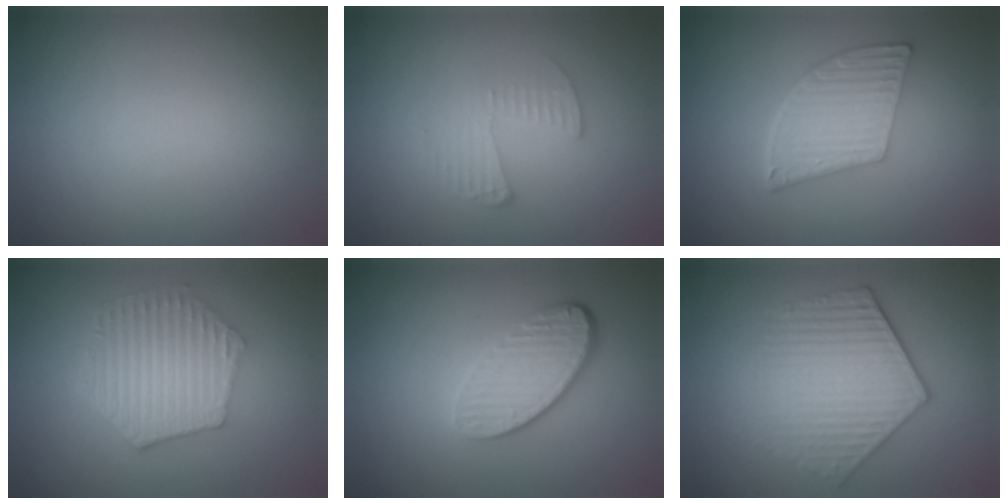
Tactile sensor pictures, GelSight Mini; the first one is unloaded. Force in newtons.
{"total": 2.1, "press": 2.0, "slide": 0.1}
{"total": 5.8, "press": 4.3, "slide": 3.9}
{"total": 6.1, "press": 4.7, "slide": 4.0}
{"total": 4.6, "press": 3.3, "slide": 3.2}
{"total": 5.7, "press": 4.2, "slide": 3.8}